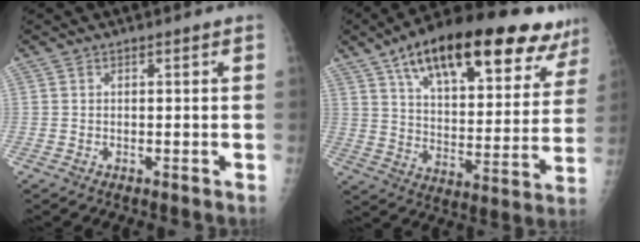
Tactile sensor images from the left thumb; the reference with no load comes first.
{"total": 29.0, "force": [18.1, 11.0, 19.8], "torque": [-0.269, -0.031, 0.273]}